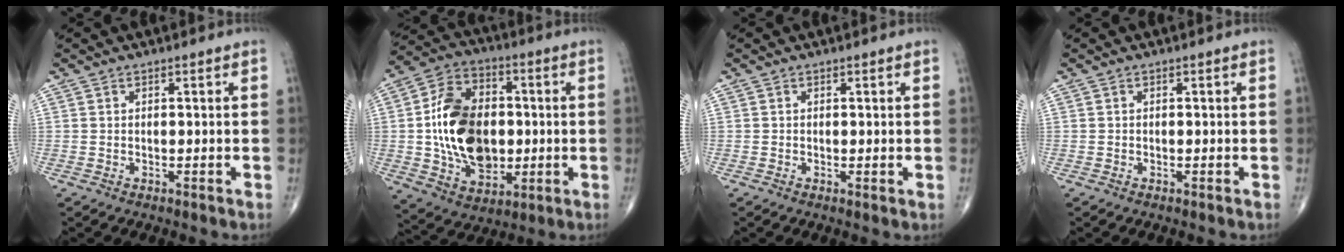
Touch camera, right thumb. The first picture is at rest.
{"total": 19.0, "force": [-0.1, 12.9, 13.9], "torque": [-0.217, 0.010, 0.004]}
{"total": 0.5, "force": [0.0, 0.1, 0.5], "torque": [-0.010, -0.003, -0.003]}
{"total": 0.0}